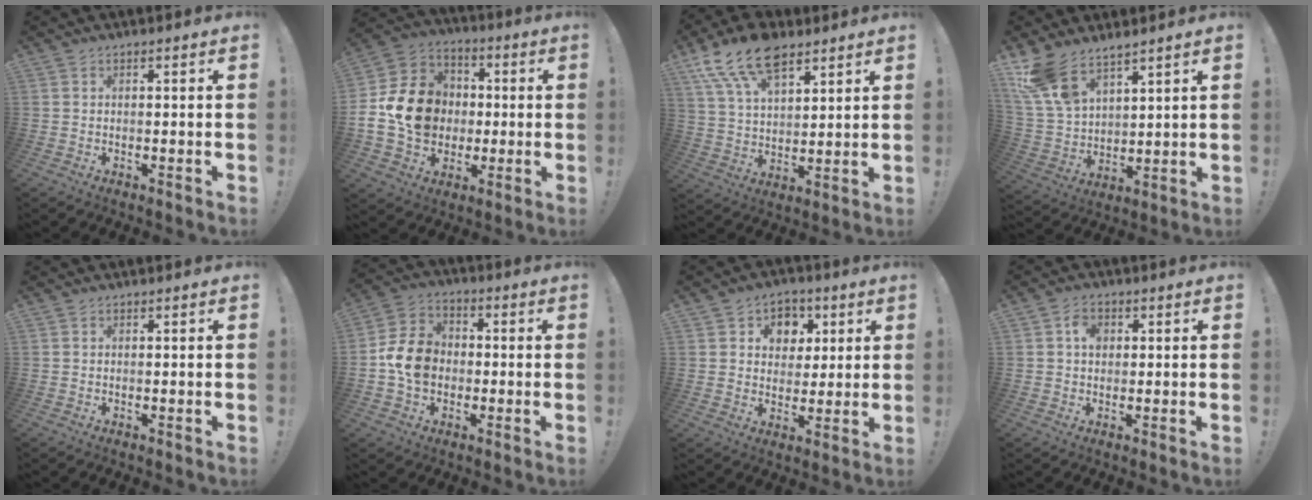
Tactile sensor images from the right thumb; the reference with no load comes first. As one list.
[{"total": 16.4, "force": [-1.1, 14.1, 8.3], "torque": [-0.124, 0.022, -0.008]}, {"total": 16.1, "force": [10.4, 8.5, 8.8], "torque": [-0.155, -0.052, 0.191]}, {"total": 12.3, "force": [9.7, 5.6, 5.2], "torque": [-0.111, -0.056, 0.191]}, {"total": 0.0}, {"total": 11.2, "force": [-1.9, 9.2, 6.2], "torque": [-0.092, 0.024, -0.030]}, {"total": 7.8, "force": [2.4, 7.2, 1.9], "torque": [-0.013, -0.019, 0.048]}, {"total": 3.9, "force": [0.7, 3.0, 2.4], "torque": [-0.028, 0.001, 0.009]}]